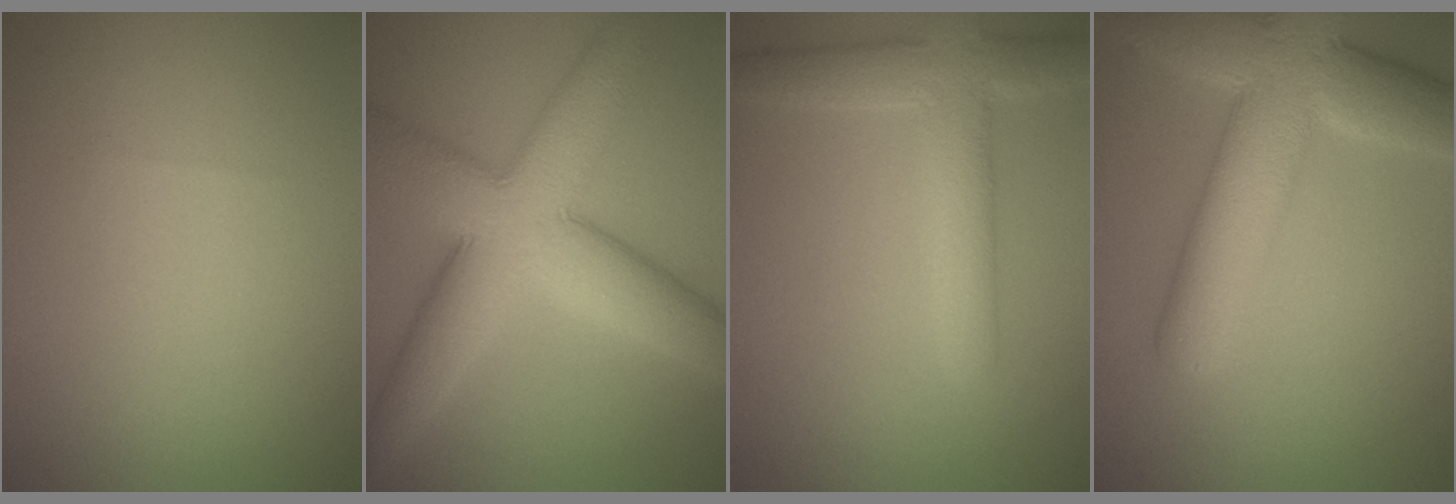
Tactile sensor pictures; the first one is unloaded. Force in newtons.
{"total": 10.0, "press": 10.0, "slide": 0.3}
{"total": 5.0, "press": 4.9, "slide": 0.4}
{"total": 9.6, "press": 9.6, "slide": 0.7}